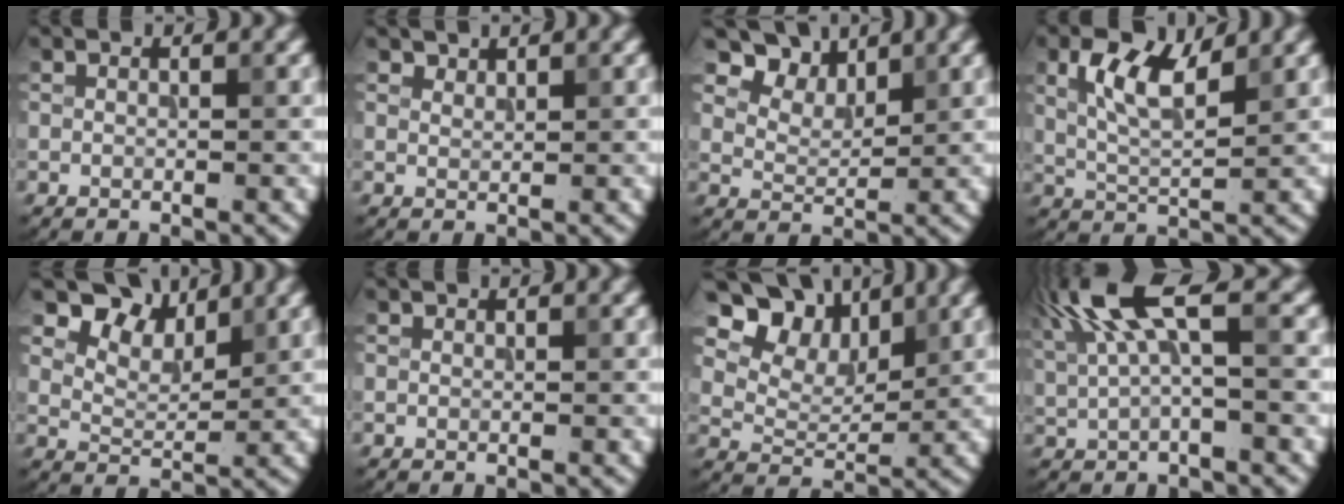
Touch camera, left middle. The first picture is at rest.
{"total": 1.2, "force": [1.1, 0.3, 0.1], "torque": [-0.002, -0.001, 0.022]}
{"total": 4.5, "force": [3.4, 2.3, 1.8], "torque": [-0.042, -0.001, 0.065]}
{"total": 5.2, "force": [2.3, 2.0, 4.3], "torque": [-0.090, 0.005, 0.042]}
{"total": 4.4, "force": [3.3, 2.2, 1.9], "torque": [-0.037, 0.001, 0.057]}
{"total": 0.0}
{"total": 7.2, "force": [4.7, 4.3, 3.5], "torque": [-0.064, -0.001, 0.081]}
{"total": 7.2, "force": [2.8, 2.0, 6.4], "torque": [-0.136, 0.017, 0.049]}